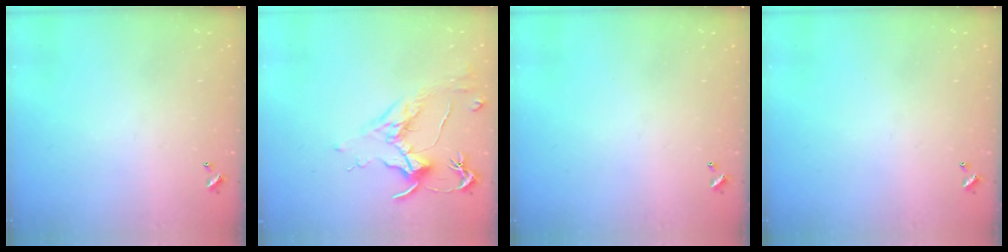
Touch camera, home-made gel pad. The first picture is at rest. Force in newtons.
{"total": 1.8, "press": 1.6, "slide": 0.9}
{"total": 0.0}
{"total": 0.0}